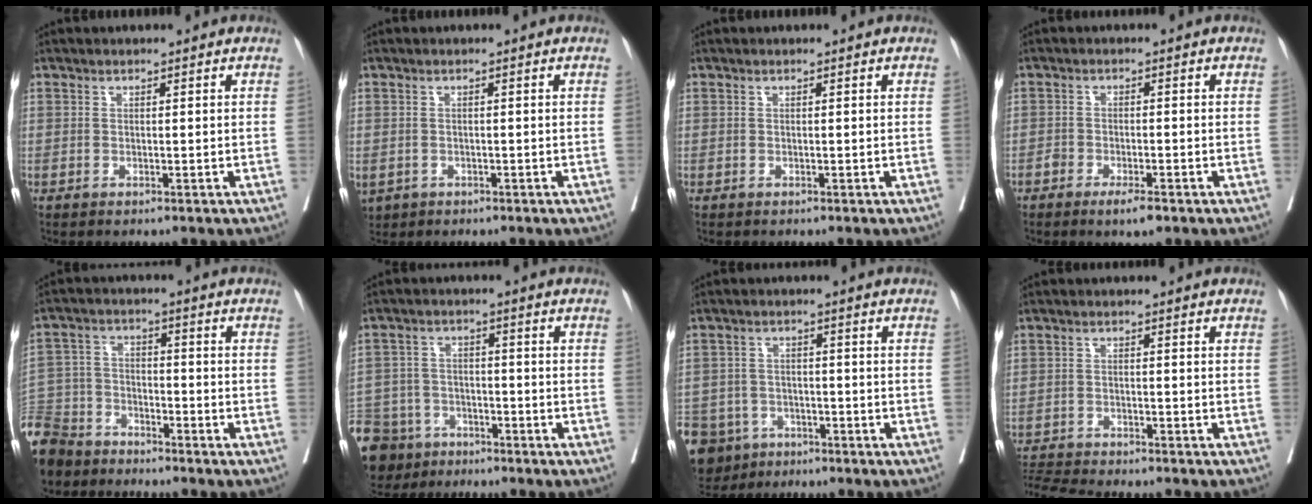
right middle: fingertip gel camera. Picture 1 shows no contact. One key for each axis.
{"total": 4.6, "fx": -2.2, "fy": 3.7, "fz": 1.7, "tx": -0.048, "ty": -0.005, "tz": -0.031}
{"total": 0.0}
{"total": 3.4, "fx": -2.3, "fy": 0.8, "fz": 2.4, "tx": -0.042, "ty": -0.002, "tz": -0.039}
{"total": 15.6, "fx": -12.8, "fy": 7.8, "fz": 4.3, "tx": -0.141, "ty": -0.003, "tz": -0.237}
{"total": 15.1, "fx": -10.5, "fy": 9.7, "fz": 4.7, "tx": -0.139, "ty": 0.001, "tz": -0.169}
{"total": 15.0, "fx": -9.1, "fy": 10.9, "fz": 4.8, "tx": -0.147, "ty": -0.003, "tz": -0.135}
{"total": 8.3, "fx": -8.0, "fy": 0.2, "fz": 2.2, "tx": -0.033, "ty": -0.004, "tz": -0.128}